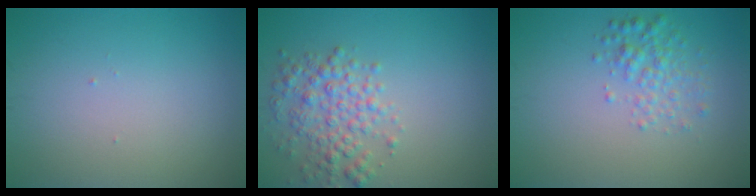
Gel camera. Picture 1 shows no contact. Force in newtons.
{"total": 3.7, "press": 3.7, "slide": 0.1}
{"total": 2.4, "press": 2.4, "slide": 0.1}